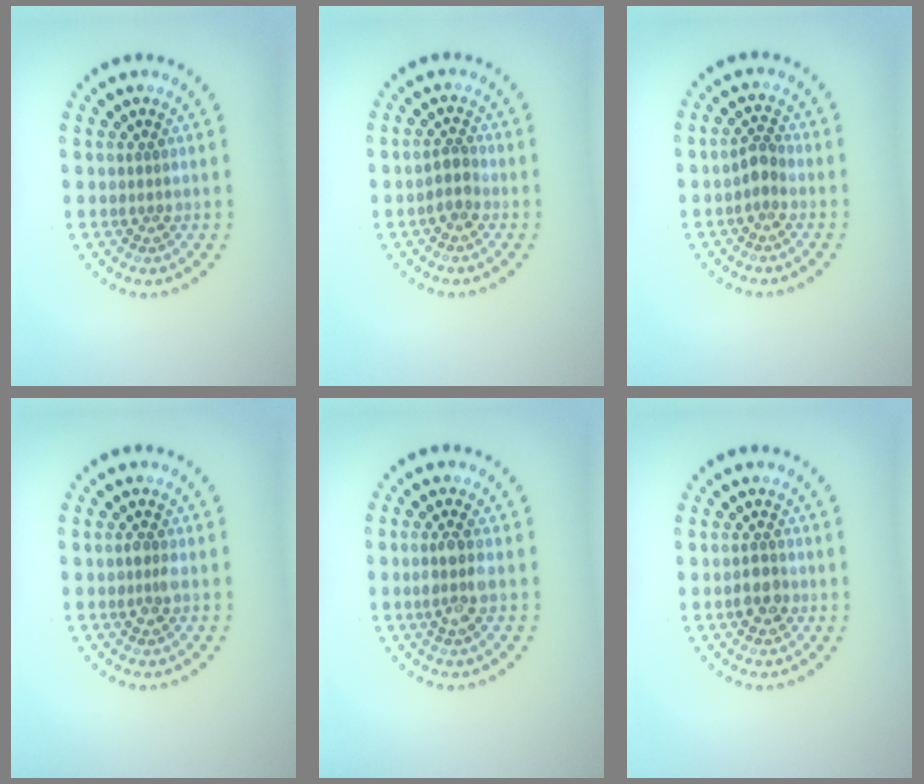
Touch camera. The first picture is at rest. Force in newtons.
{"total": 1.7, "press": 1.4, "slide": 1.0}
{"total": 1.6, "press": 1.4, "slide": 0.8}
{"total": 0.9, "press": 0.9, "slide": 0.2}
{"total": 2.4, "press": 2.1, "slide": 1.2}
{"total": 1.7, "press": 1.7, "slide": 0.5}